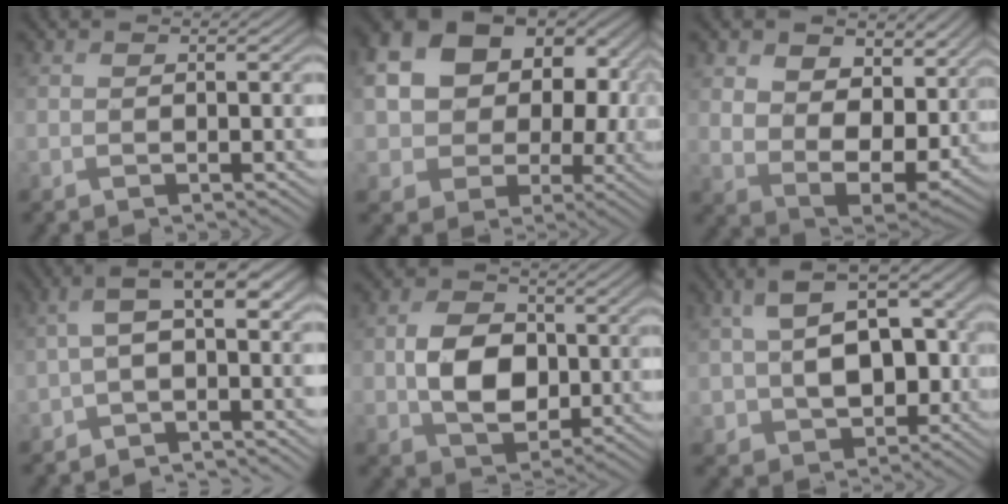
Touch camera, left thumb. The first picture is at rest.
{"total": 19.3, "force": [3.7, 16.0, 10.0], "torque": [-0.231, 0.003, 0.071]}
{"total": 11.6, "force": [4.5, 7.9, 7.1], "torque": [-0.170, -0.021, 0.084]}
{"total": 6.8, "force": [-1.0, 3.5, 5.7], "torque": [-0.104, 0.005, -0.029]}
{"total": 7.0, "force": [-0.3, 5.3, 4.6], "torque": [-0.091, -0.003, -0.007]}
{"total": 11.8, "force": [-0.6, 8.2, 8.4], "torque": [-0.159, -0.009, -0.002]}